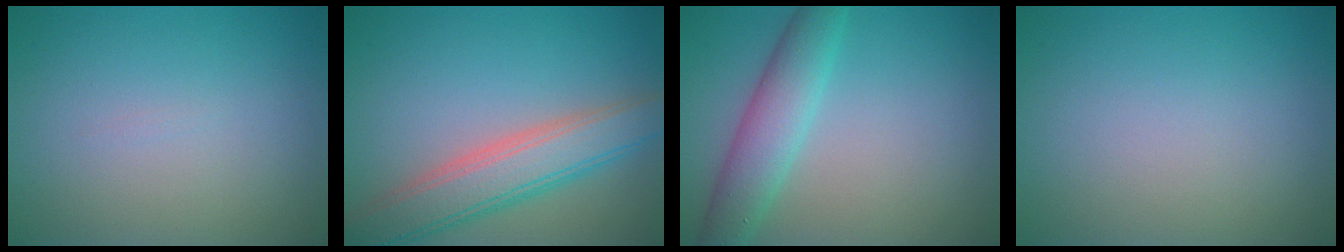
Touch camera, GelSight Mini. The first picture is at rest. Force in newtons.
{"total": 6.0, "press": 6.0, "slide": 0.4}
{"total": 4.0, "press": 4.0, "slide": 0.2}
{"total": 0.0}